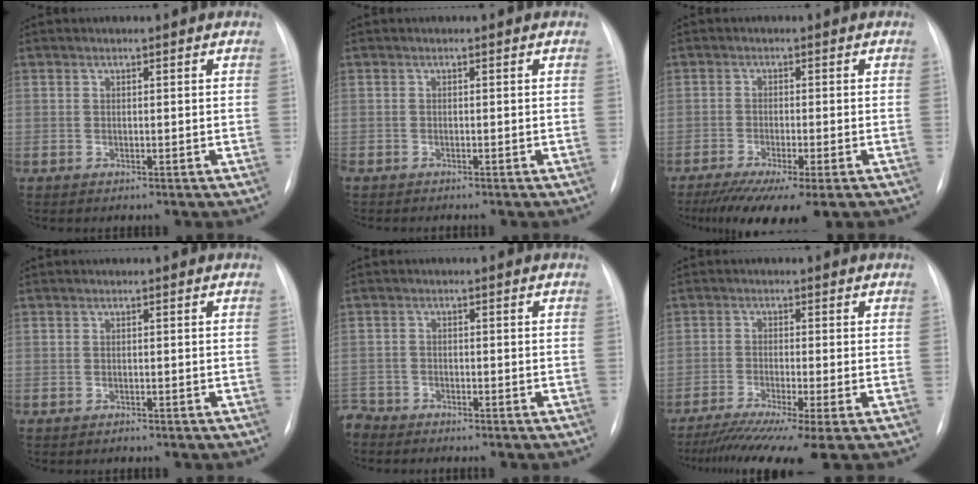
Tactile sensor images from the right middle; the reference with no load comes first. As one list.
[{"total": 0.9, "force": [-0.9, 0.1, 0.3], "torque": [-0.007, -0.002, -0.015]}, {"total": 10.2, "force": [-7.0, 1.1, 7.3], "torque": [-0.113, -0.027, -0.109]}, {"total": 0.0}, {"total": 3.4, "force": [-3.2, 0.9, -0.3], "torque": [0.008, -0.006, -0.064]}, {"total": 10.1, "force": [-7.2, -0.6, 7.0], "torque": [-0.113, -0.026, -0.115]}]